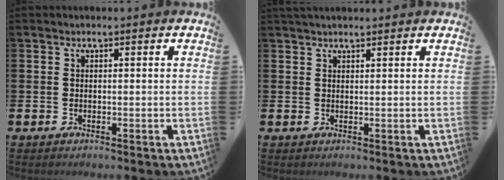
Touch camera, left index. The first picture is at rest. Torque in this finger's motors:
{"motor_torque": [0.88, -1.27, 0.01, 0.07]}